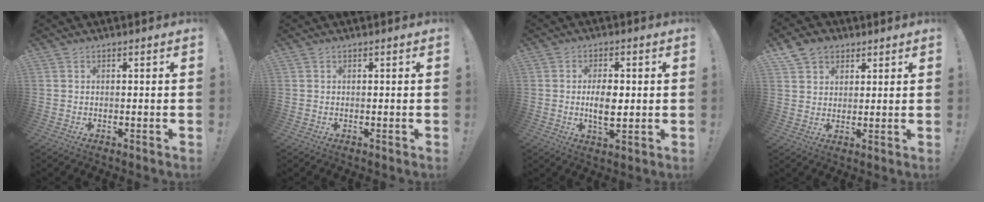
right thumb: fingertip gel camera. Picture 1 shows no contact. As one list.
[{"total": 0.0}, {"total": 7.2, "force": [0.0, 3.7, 6.2], "torque": [-0.094, -0.004, -0.007]}, {"total": 7.2, "force": [4.4, 5.4, 1.8], "torque": [-0.024, -0.021, 0.085]}]